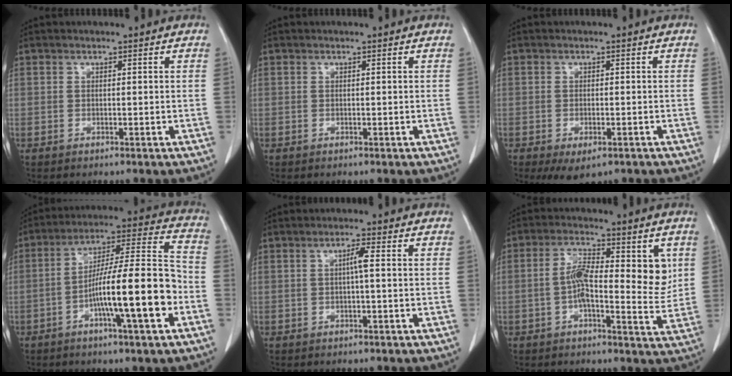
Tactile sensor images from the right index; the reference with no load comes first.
{"total": 0.0}
{"total": 4.9, "force": [-2.9, 2.1, 3.3], "torque": [-0.051, -0.010, -0.039]}
{"total": 16.0, "force": [-5.1, 0.9, 15.2], "torque": [-0.252, 0.009, -0.084]}
{"total": 2.1, "force": [0.2, 0.1, 2.1], "torque": [-0.038, 0.004, 0.002]}
{"total": 10.2, "force": [1.3, 3.4, 9.5], "torque": [-0.151, 0.010, 0.013]}